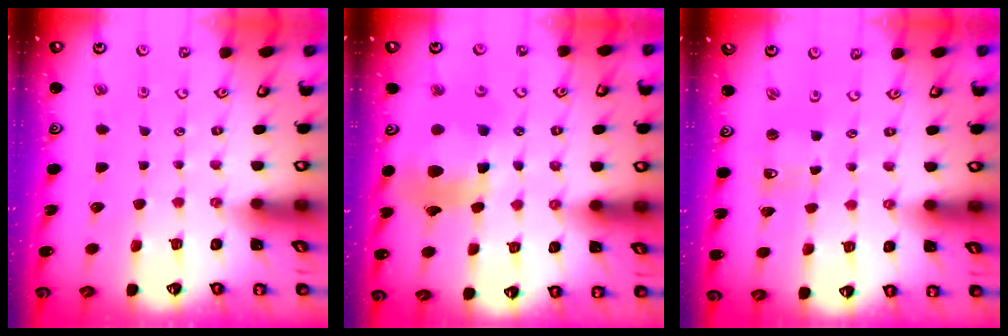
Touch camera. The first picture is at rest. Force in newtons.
{"total": 14.1, "press": 14.0, "slide": 1.8}
{"total": 0.0}